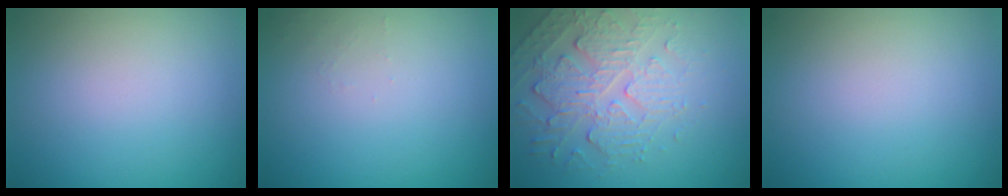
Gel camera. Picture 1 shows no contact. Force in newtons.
{"total": 0.7, "press": 0.7, "slide": 0.1}
{"total": 4.8, "press": 3.8, "slide": 3.0}
{"total": 0.0}